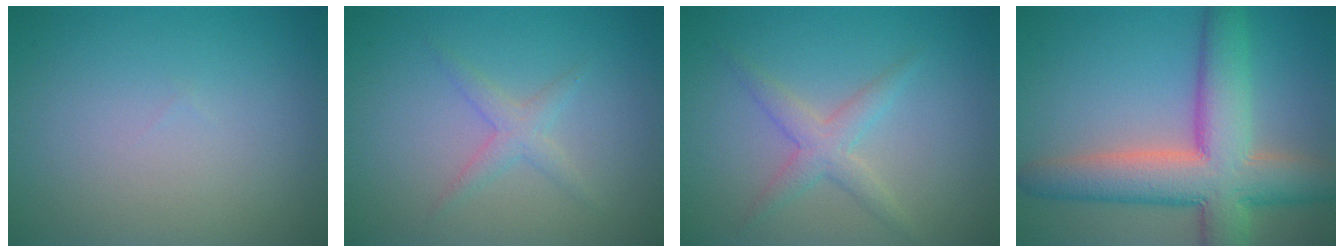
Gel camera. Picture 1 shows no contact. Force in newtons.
{"total": 1.7, "press": 1.7, "slide": 0.1}
{"total": 2.4, "press": 2.4, "slide": 0.1}
{"total": 9.9, "press": 9.8, "slide": 0.7}